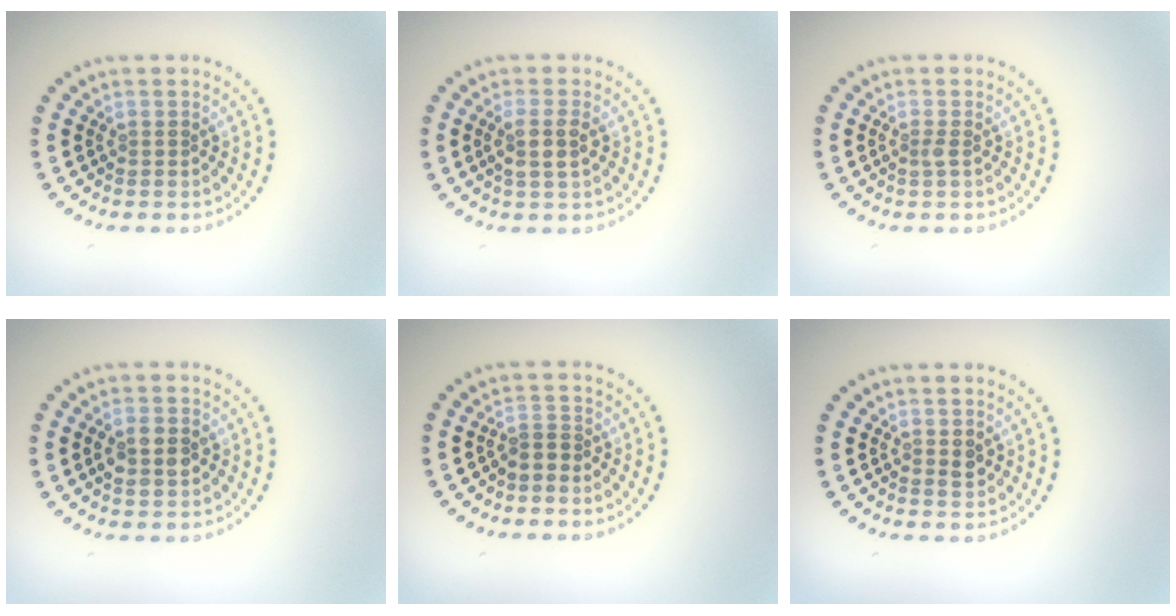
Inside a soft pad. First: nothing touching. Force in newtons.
{"total": 2.1, "press": 1.9, "slide": 1.0}
{"total": 0.6, "press": 0.5, "slide": 0.3}
{"total": 2.8, "press": 2.8, "slide": 0.1}
{"total": 1.2, "press": 0.8, "slide": 0.9}
{"total": 1.1, "press": 1.1, "slide": 0.0}